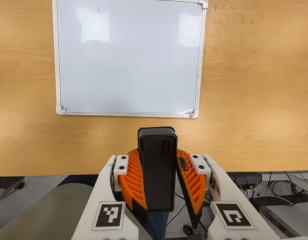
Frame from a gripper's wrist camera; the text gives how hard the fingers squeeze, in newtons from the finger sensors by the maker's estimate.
{"total": 10.4, "left": 10.4, "right": 10.4}